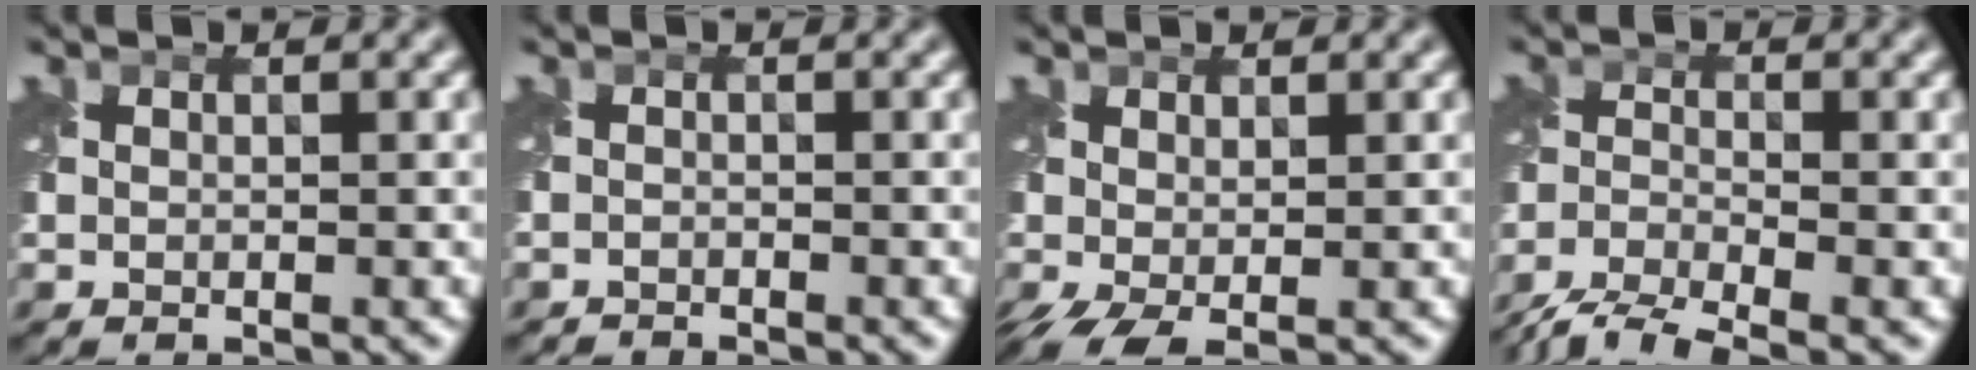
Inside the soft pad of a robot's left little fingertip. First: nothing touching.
{"total": 1.5, "force": [-1.5, 0.1, -0.1], "torque": [0.006, -0.011, -0.030]}
{"total": 2.8, "force": [-0.8, 1.1, 2.4], "torque": [-0.060, -0.007, -0.016]}
{"total": 6.9, "force": [-6.0, 1.4, 3.0], "torque": [-0.067, -0.029, -0.115]}